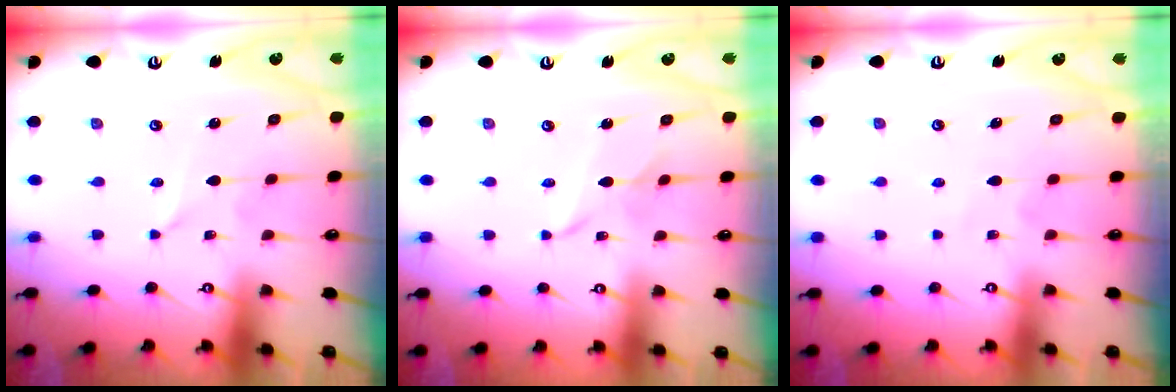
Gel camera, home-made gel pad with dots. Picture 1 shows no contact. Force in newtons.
{"total": 2.9, "press": 2.9, "slide": 0.3}
{"total": 6.0, "press": 5.9, "slide": 0.8}